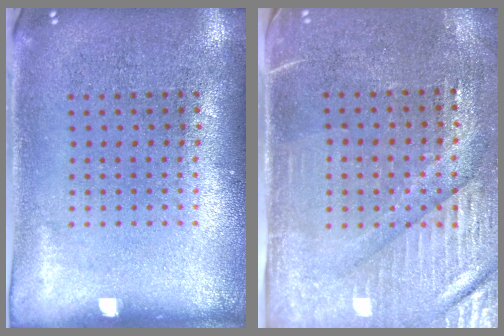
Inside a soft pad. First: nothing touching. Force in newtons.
{"total": 3.5, "press": 3.1, "slide": 1.5}